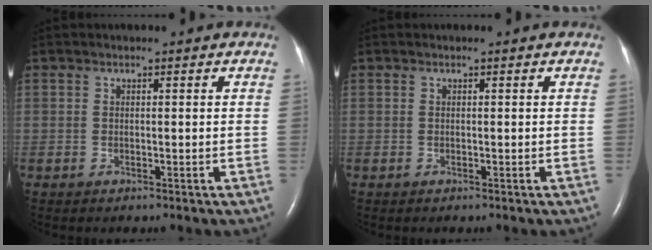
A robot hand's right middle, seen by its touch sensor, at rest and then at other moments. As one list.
[{"total": 0.0}]